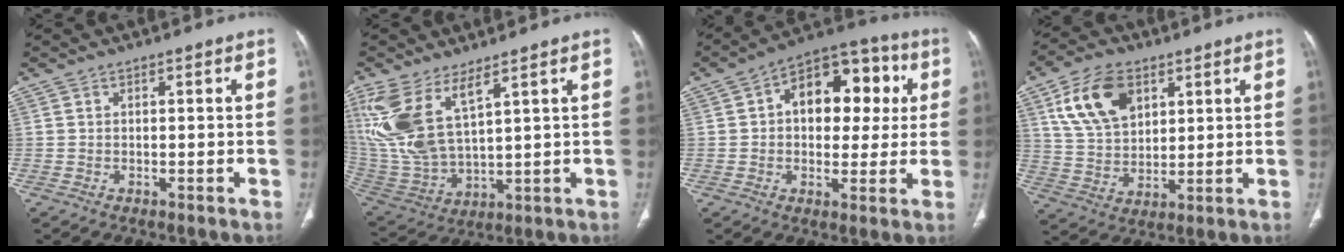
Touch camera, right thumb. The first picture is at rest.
{"total": 14.8, "force": [7.7, 5.9, 11.1], "torque": [-0.250, -0.030, 0.179]}
{"total": 16.5, "force": [3.3, 10.6, 12.2], "torque": [-0.116, 0.028, 0.042]}
{"total": 13.4, "force": [6.0, 8.5, 8.5], "torque": [-0.137, -0.015, 0.119]}